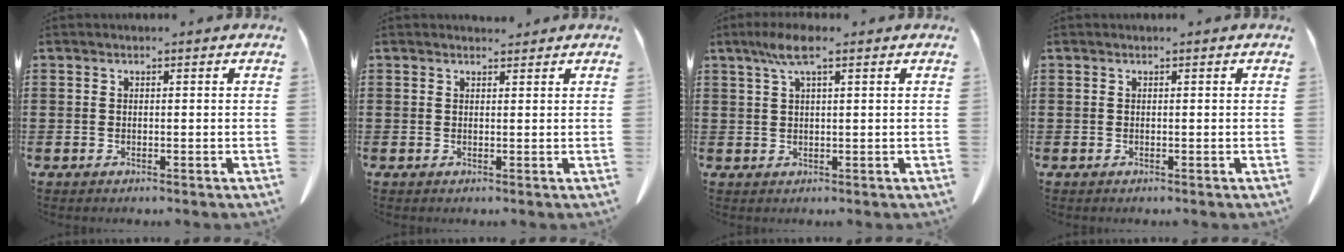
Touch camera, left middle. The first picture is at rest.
{"total": 1.2, "force": [1.1, 0.3, 0.1], "torque": [0.003, -0.002, 0.020]}
{"total": 4.8, "force": [2.5, 0.9, 4.1], "torque": [-0.085, 0.006, 0.042]}
{"total": 0.0}